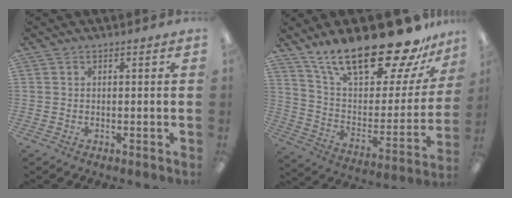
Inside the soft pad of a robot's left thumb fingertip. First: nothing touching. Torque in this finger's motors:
{"motor_torque": [0.42, 0.41, 1.54, -1.23, 0.10]}